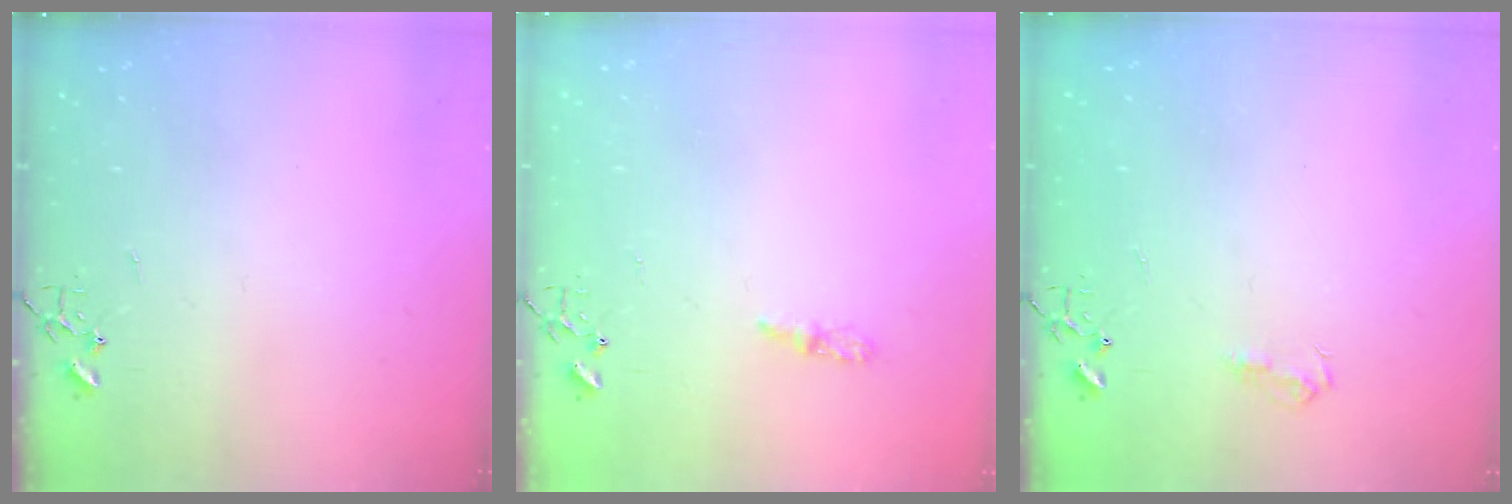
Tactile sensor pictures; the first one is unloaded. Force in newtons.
{"total": 3.2, "press": 3.2, "slide": 0.4}
{"total": 7.3, "press": 7.2, "slide": 0.8}